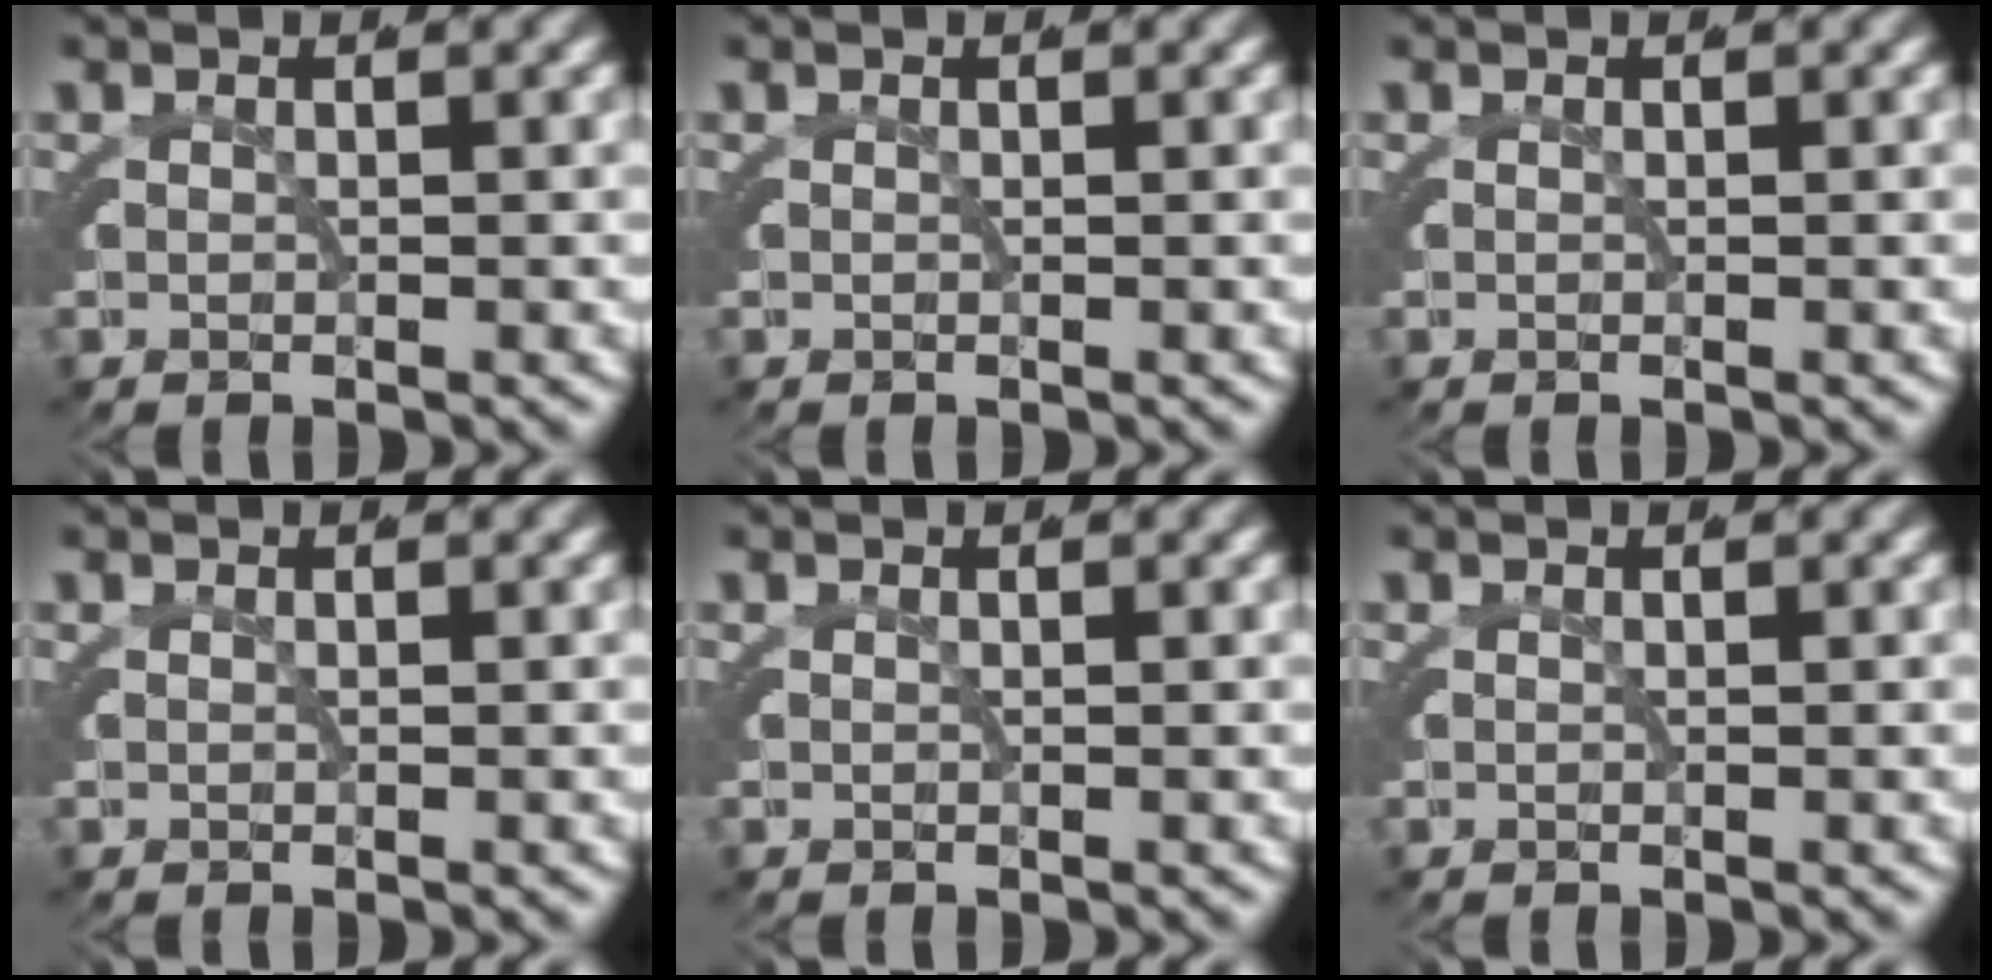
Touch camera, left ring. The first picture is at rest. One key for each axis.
{"total": 0.0}
{"total": 0.0}
{"total": 0.0}
{"total": 0.0}
{"total": 0.0}